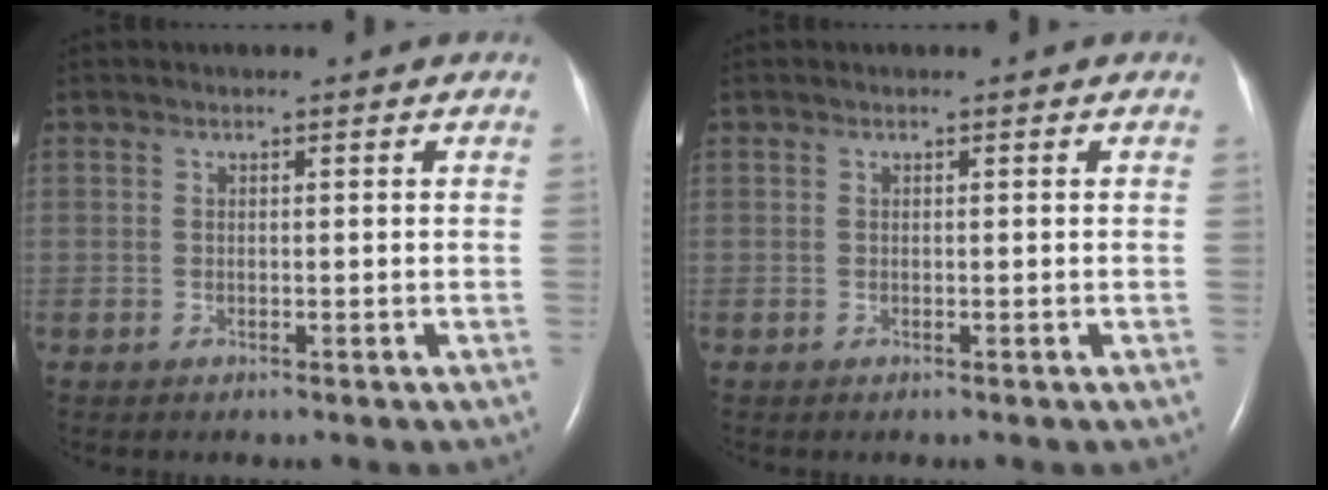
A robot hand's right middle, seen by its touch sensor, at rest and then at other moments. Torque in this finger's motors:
{"motor_torque": [0.00, 0.00, 0.00, 0.00]}